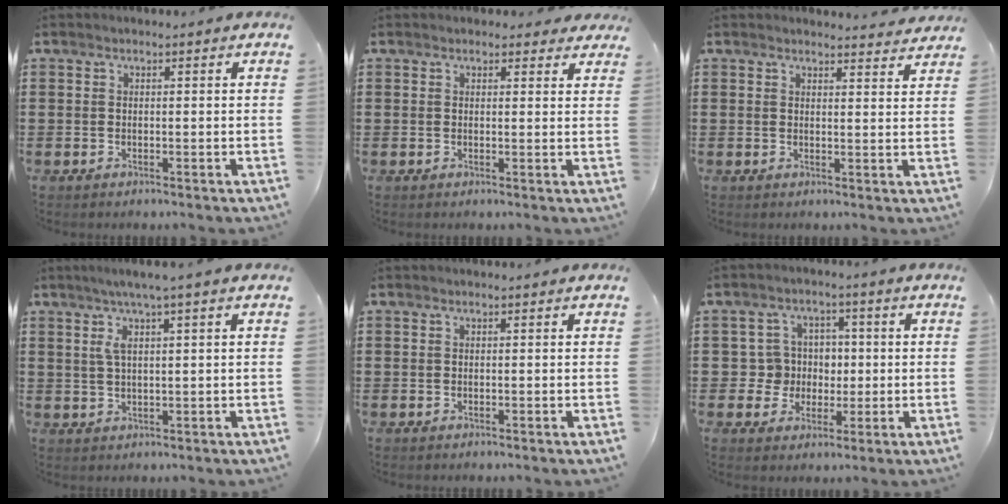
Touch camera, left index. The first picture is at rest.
{"total": 1.7, "force": [1.5, 0.8, 0.3], "torque": [-0.002, 0.003, 0.026]}
{"total": 2.5, "force": [2.5, 0.0, 0.3], "torque": [-0.004, -0.011, 0.045]}
{"total": 3.7, "force": [1.4, -0.1, 3.4], "torque": [-0.069, -0.002, 0.022]}
{"total": 0.0}
{"total": 5.5, "force": [0.1, 5.4, 0.9], "torque": [-0.037, 0.012, 0.000]}